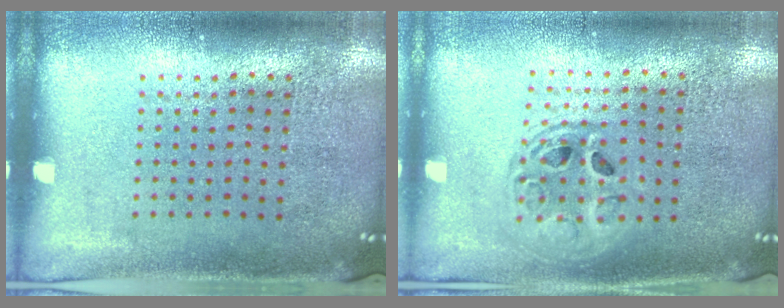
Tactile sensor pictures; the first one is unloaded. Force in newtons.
{"total": 1.6, "press": 1.4, "slide": 0.7}